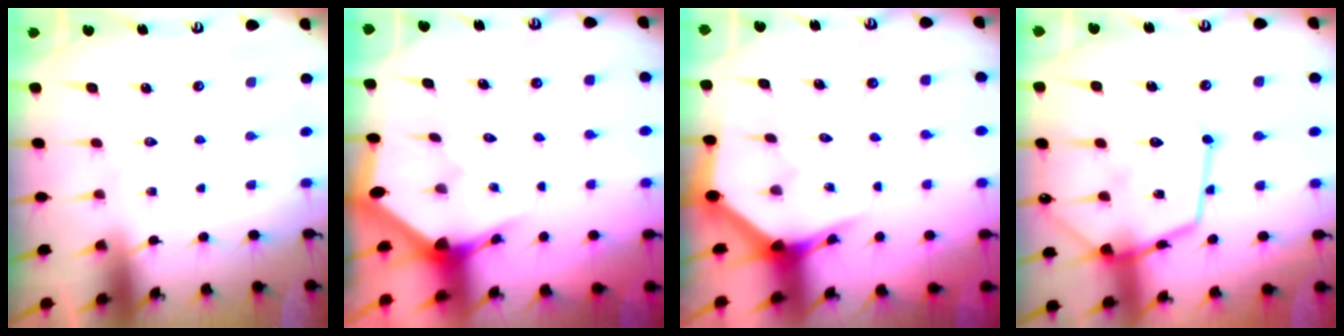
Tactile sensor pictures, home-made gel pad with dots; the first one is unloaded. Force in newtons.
{"total": 2.9, "press": 2.9, "slide": 0.1}
{"total": 3.9, "press": 3.9, "slide": 0.2}
{"total": 17.7, "press": 17.6, "slide": 1.7}